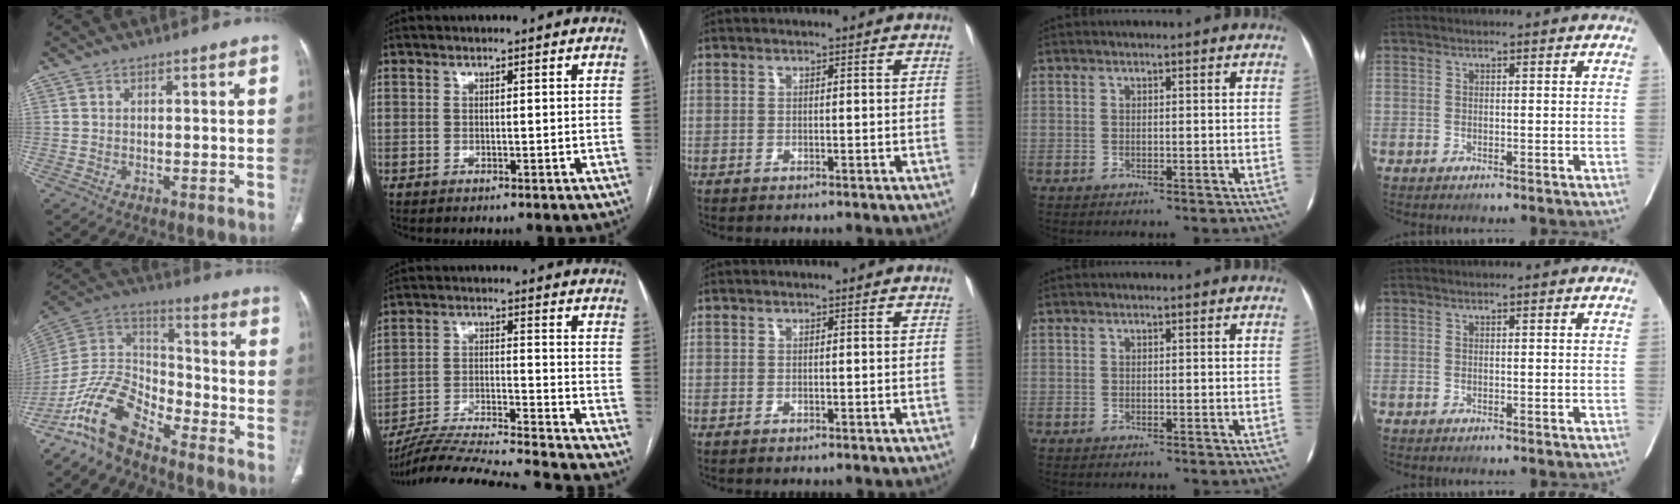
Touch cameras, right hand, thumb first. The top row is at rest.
{"thumb": {"total": 12.5, "force": [-9.6, 5.2, 6.0], "torque": [-0.110, 0.084, -0.194]}, "index": {"total": 19.9, "force": [-18.6, -1.7, 6.7], "torque": [-0.130, -0.027, -0.294]}}